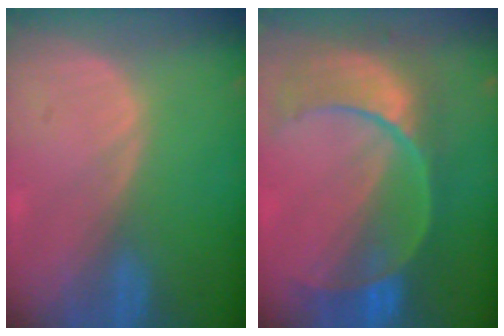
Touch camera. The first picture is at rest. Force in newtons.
{"total": 10.9, "press": 9.3, "slide": 5.7}